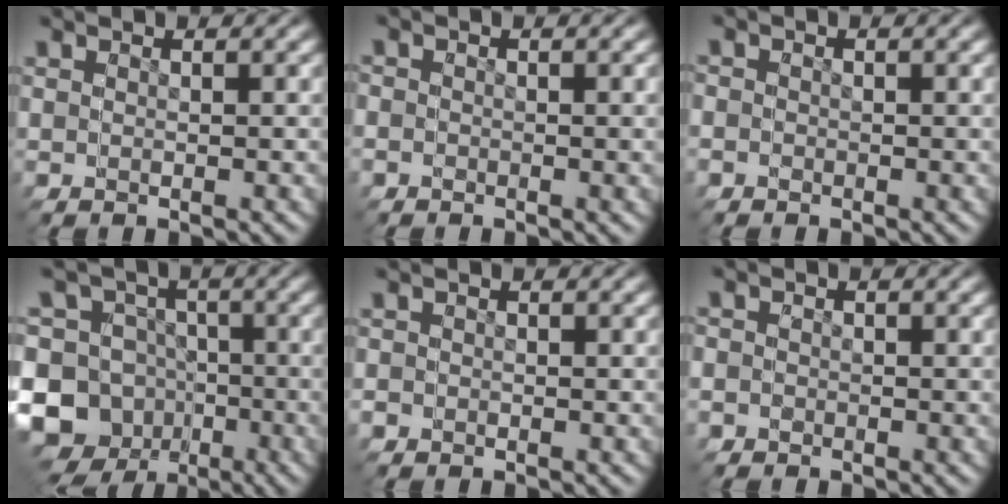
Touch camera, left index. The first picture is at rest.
{"total": 1.5, "force": [-0.7, 0.6, -1.1], "torque": [-0.009, -0.022, 0.000]}
{"total": 2.0, "force": [-0.8, 1.4, -1.1], "torque": [-0.009, -0.027, 0.000]}
{"total": 12.5, "force": [-3.3, 11.0, 5.1], "torque": [-0.123, -0.072, -0.046]}
{"total": 1.4, "force": [0.0, 1.4, -0.1], "torque": [-0.015, -0.014, 0.006]}
{"total": 2.8, "force": [-0.8, 2.3, -1.4], "torque": [-0.008, -0.029, 0.000]}